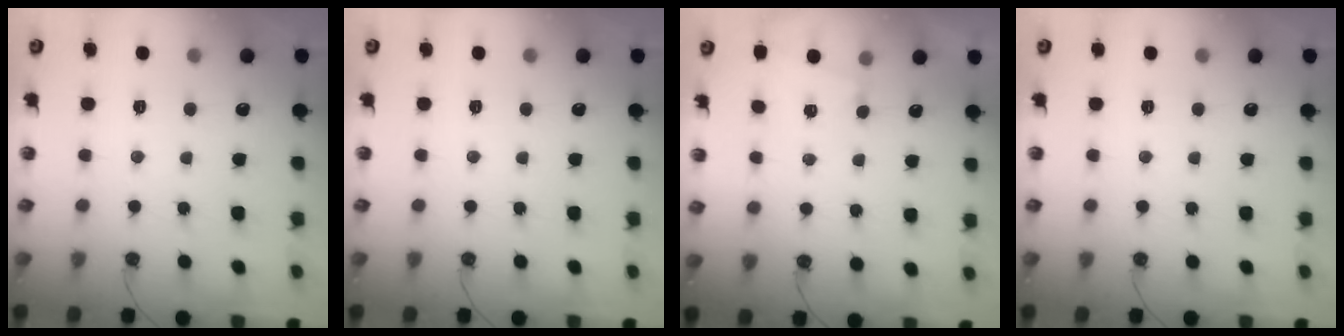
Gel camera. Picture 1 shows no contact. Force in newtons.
{"total": 0.0}
{"total": 2.6, "press": 1.3, "slide": 2.2}
{"total": 0.0}